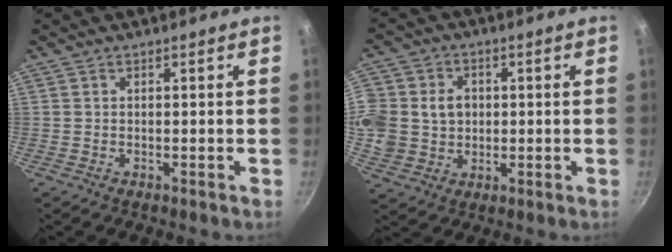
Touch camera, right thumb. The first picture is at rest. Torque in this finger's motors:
{"motor_torque": [-0.33, 0.68, 0.25, -0.01, 0.09]}